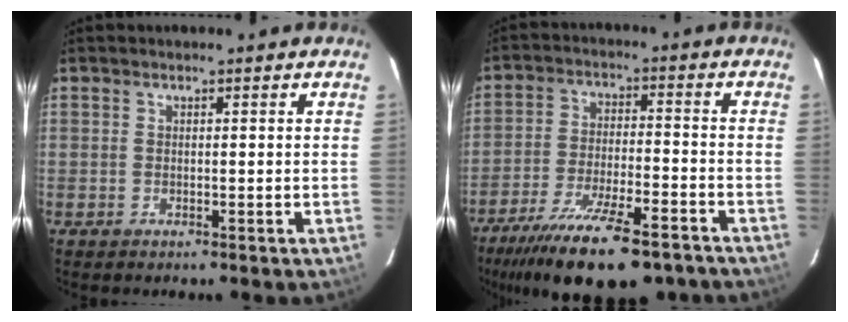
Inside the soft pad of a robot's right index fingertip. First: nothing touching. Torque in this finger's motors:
{"motor_torque": [1.27, -0.87, 0.91, 0.21]}